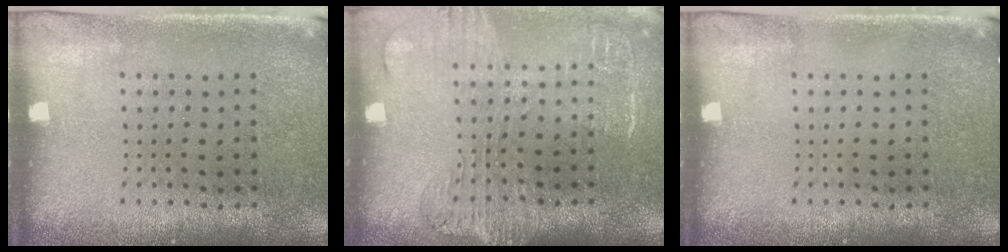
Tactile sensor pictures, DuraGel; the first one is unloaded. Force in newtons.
{"total": 1.8, "press": 1.5, "slide": 0.9}
{"total": 0.0}